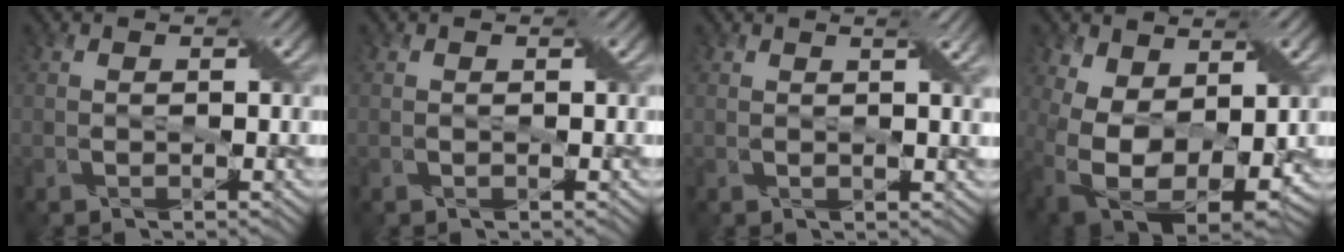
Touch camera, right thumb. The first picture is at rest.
{"total": 0.0}
{"total": 3.1, "force": [1.2, 0.3, 2.8], "torque": [-0.047, 0.003, 0.020]}
{"total": 13.0, "force": [1.0, 8.1, 10.1], "torque": [-0.220, -0.033, 0.034]}